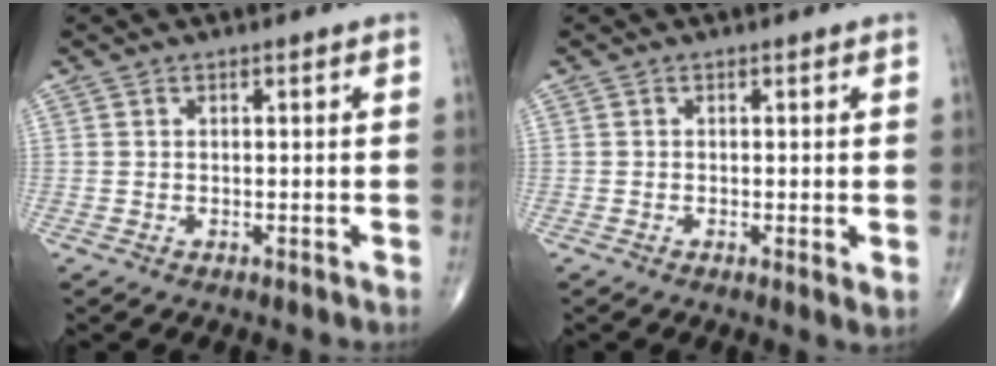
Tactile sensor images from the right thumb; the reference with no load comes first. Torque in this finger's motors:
{"motor_torque": [-0.36, 0.03, -0.23, 0.03, 0.00]}